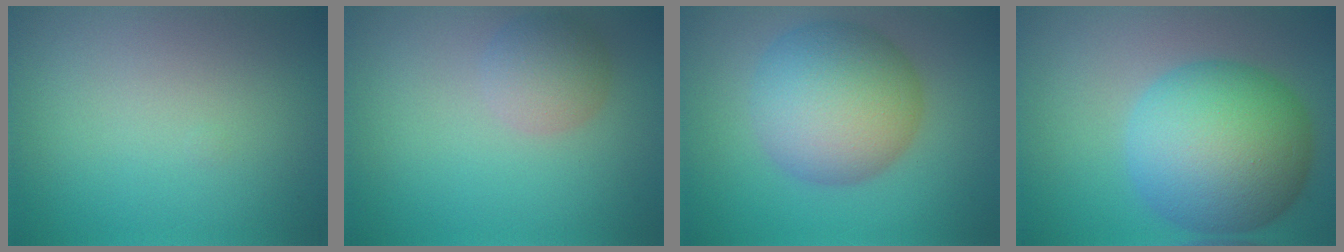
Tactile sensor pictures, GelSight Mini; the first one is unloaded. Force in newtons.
{"total": 2.7, "press": 2.7, "slide": 0.1}
{"total": 8.9, "press": 8.9, "slide": 0.3}
{"total": 11.4, "press": 11.4, "slide": 0.3}